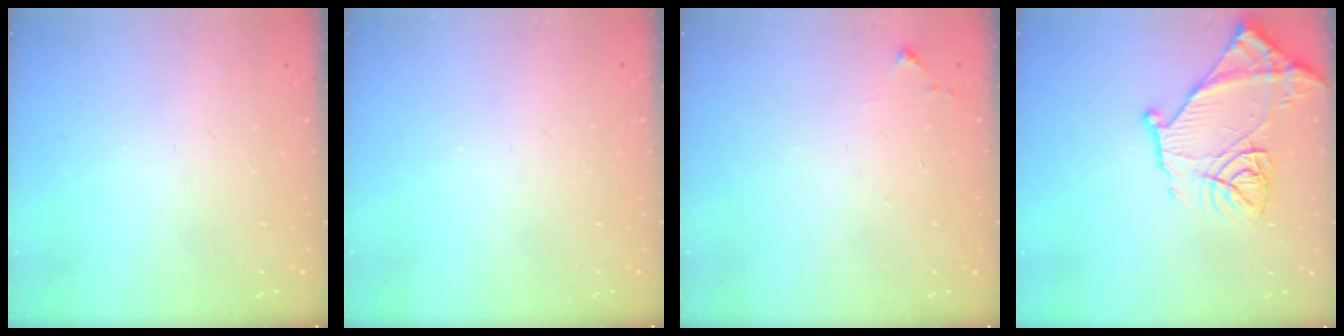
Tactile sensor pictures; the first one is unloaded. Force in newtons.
{"total": 0.0}
{"total": 4.7, "press": 4.7, "slide": 0.6}
{"total": 14.6, "press": 14.6, "slide": 1.0}